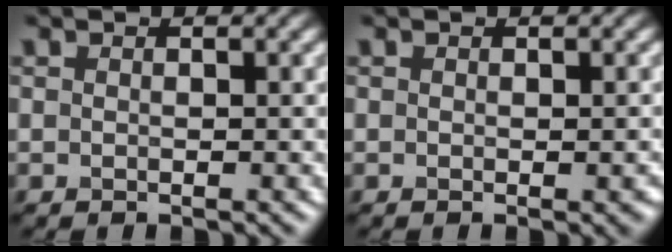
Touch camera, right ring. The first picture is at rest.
{"total": 0.8, "force": [-0.2, 0.1, 0.8], "torque": [-0.009, -0.002, -0.001]}